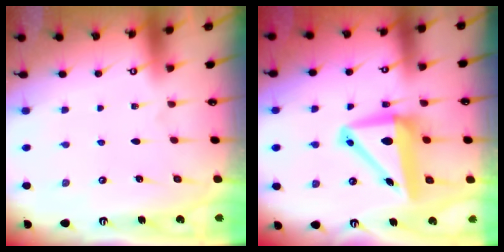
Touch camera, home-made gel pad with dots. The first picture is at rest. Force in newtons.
{"total": 11.3, "press": 10.9, "slide": 2.9}